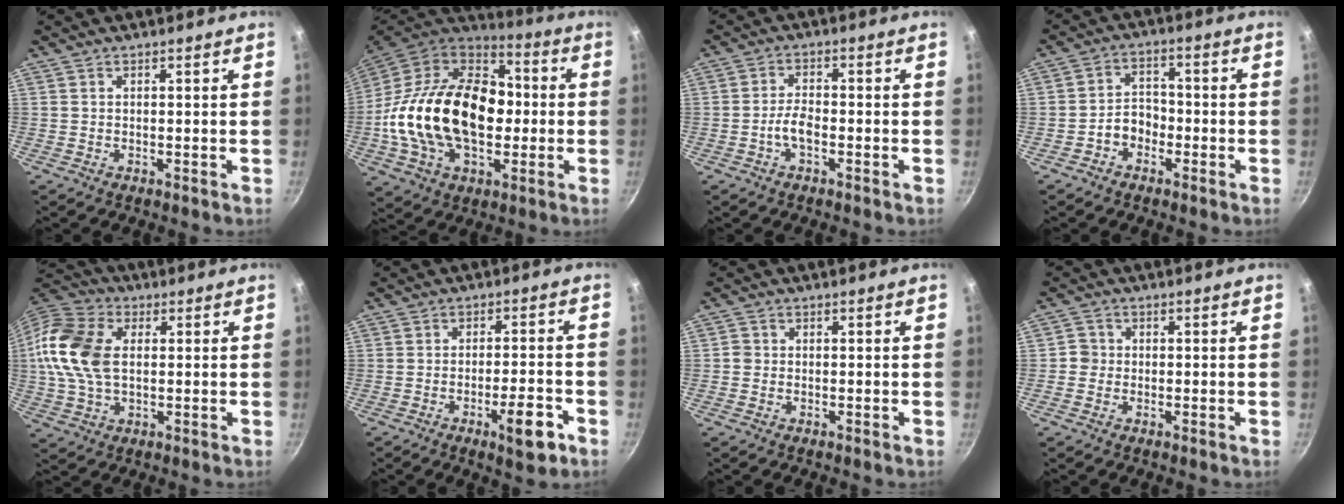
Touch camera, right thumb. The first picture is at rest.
{"total": 28.9, "force": [-1.7, 18.9, 21.9], "torque": [-0.368, 0.040, -0.034]}
{"total": 3.8, "force": [-1.6, 1.8, 3.0], "torque": [-0.054, 0.021, -0.033]}
{"total": 4.9, "force": [-2.2, 3.7, 2.4], "torque": [-0.015, 0.033, -0.042]}
{"total": 15.2, "force": [1.5, 9.9, 11.5], "torque": [-0.215, 0.017, 0.014]}
{"total": 7.8, "force": [-3.7, 2.1, 6.6], "torque": [-0.087, 0.024, -0.049]}
{"total": 1.5, "force": [-0.5, 1.4, 0.4], "torque": [-0.003, 0.005, -0.014]}
{"total": 2.5, "force": [-0.6, 2.4, 0.5], "torque": [0.008, 0.008, -0.018]}